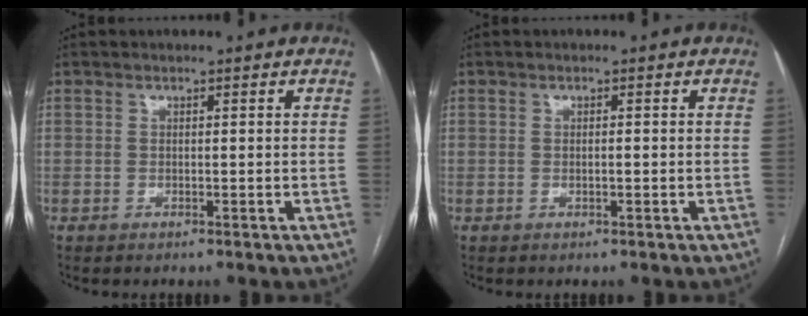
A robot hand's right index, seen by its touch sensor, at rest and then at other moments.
{"total": 0.7, "force": [-0.1, 0.1, 0.6], "torque": [-0.013, 0.000, 0.000]}